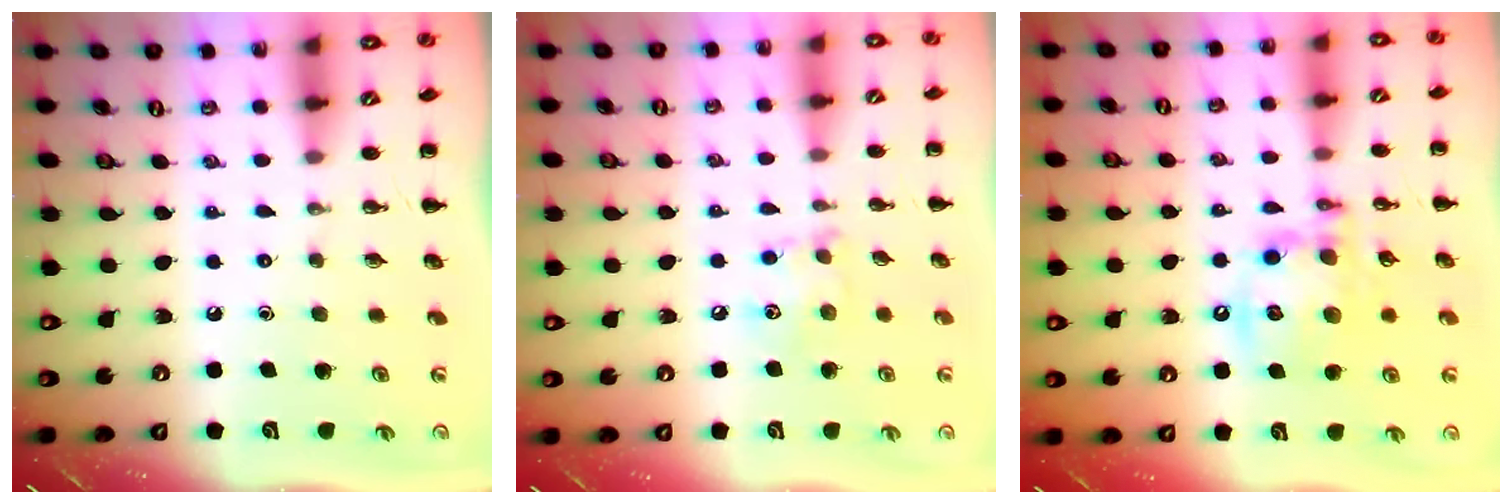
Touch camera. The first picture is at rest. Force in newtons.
{"total": 5.9, "press": 5.9, "slide": 0.3}
{"total": 13.8, "press": 13.5, "slide": 3.1}